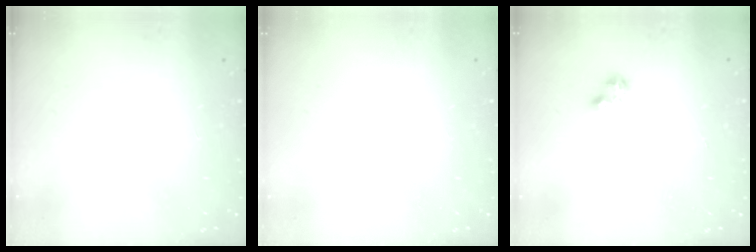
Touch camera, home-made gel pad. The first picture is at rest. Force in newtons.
{"total": 0.0}
{"total": 2.8, "press": 2.8, "slide": 0.4}